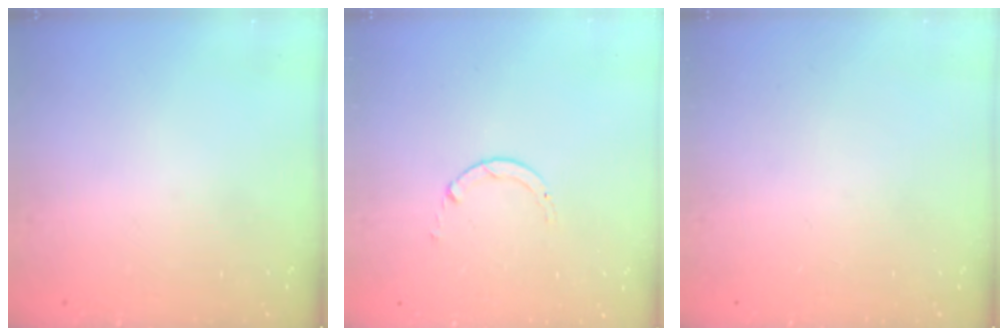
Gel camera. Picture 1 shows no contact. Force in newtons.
{"total": 0.7, "press": 0.7, "slide": 0.1}
{"total": 0.0}